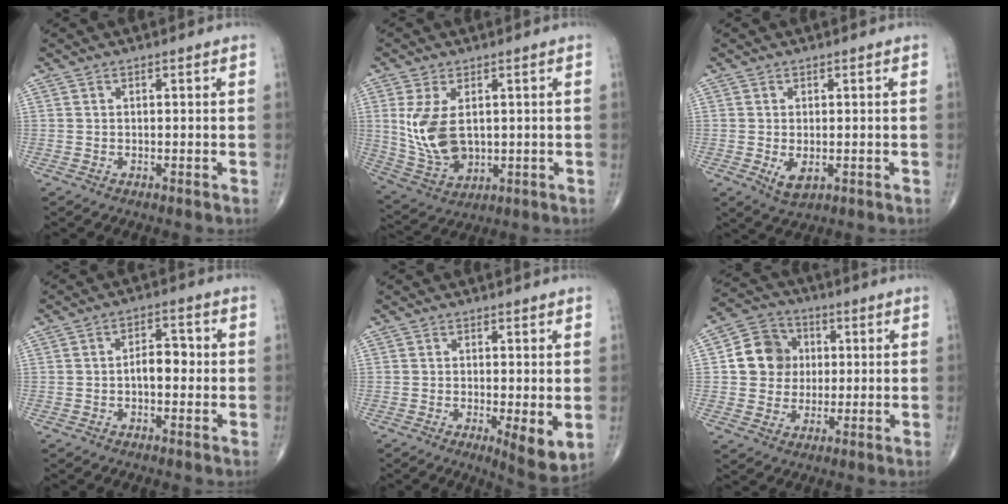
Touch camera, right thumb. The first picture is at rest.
{"total": 10.8, "force": [1.4, 6.6, 8.5], "torque": [-0.167, -0.013, 0.045]}
{"total": 3.4, "force": [-0.6, 1.8, 2.8], "torque": [-0.046, -0.009, -0.003]}
{"total": 4.9, "force": [-0.5, 2.8, 4.0], "torque": [-0.048, 0.017, -0.014]}
{"total": 6.0, "force": [-0.9, 1.8, 5.6], "torque": [-0.086, -0.020, -0.014]}
{"total": 10.3, "force": [1.4, 9.2, 4.4], "torque": [-0.044, 0.007, 0.018]}